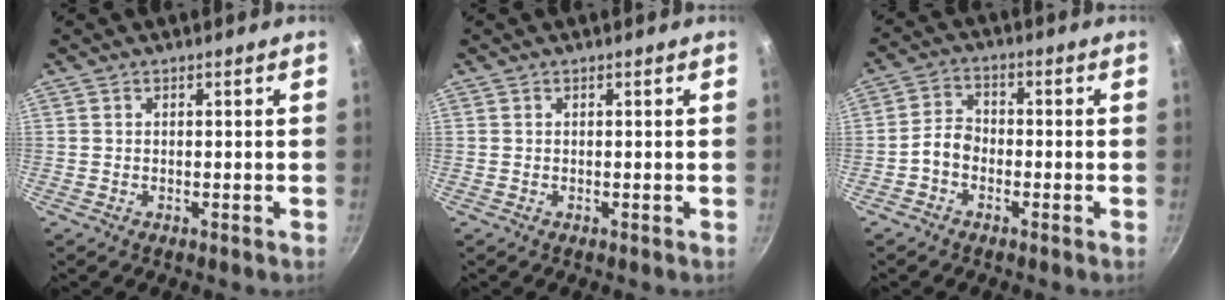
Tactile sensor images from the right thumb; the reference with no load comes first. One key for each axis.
{"total": 0.0}
{"total": 4.2, "fx": -1.8, "fy": 2.9, "fz": 2.3, "tx": -0.034, "ty": 0.028, "tz": -0.043}